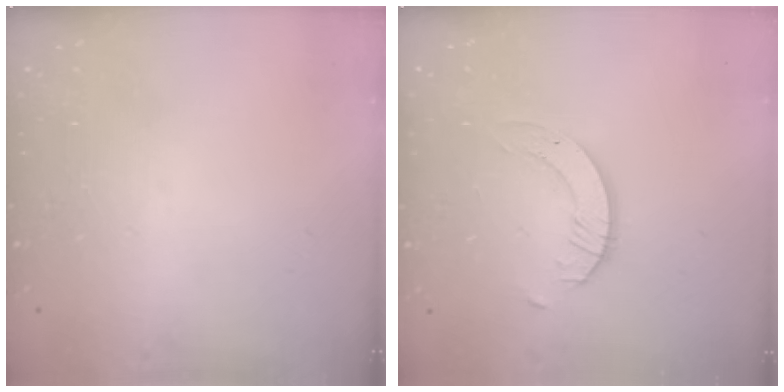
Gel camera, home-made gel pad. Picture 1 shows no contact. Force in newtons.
{"total": 2.1, "press": 2.1, "slide": 0.2}